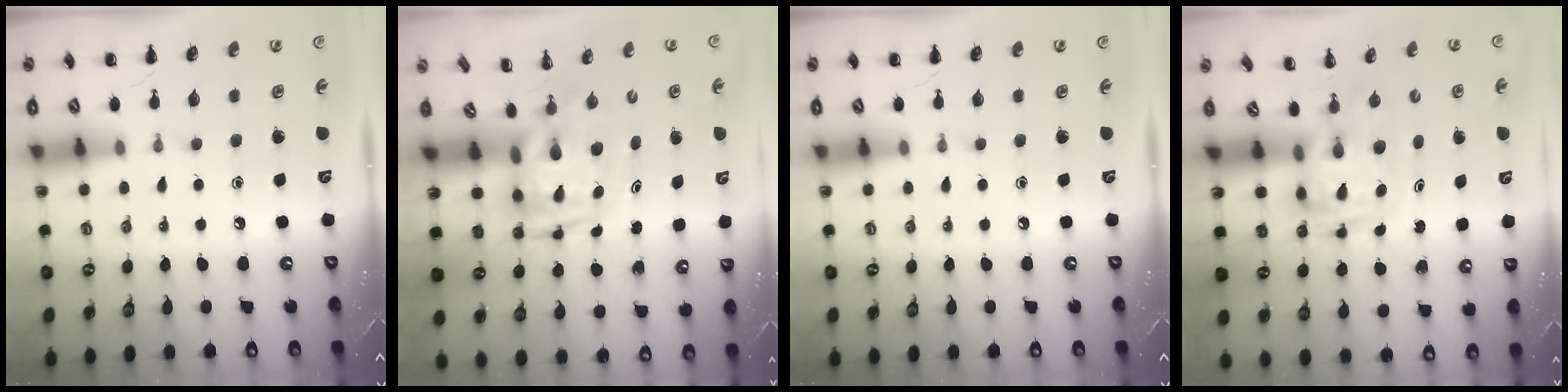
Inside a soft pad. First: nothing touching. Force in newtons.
{"total": 3.2, "press": 3.1, "slide": 0.7}
{"total": 0.0}
{"total": 3.3, "press": 3.3, "slide": 0.6}